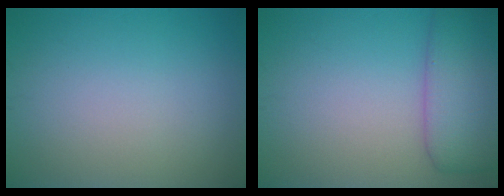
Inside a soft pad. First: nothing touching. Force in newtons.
{"total": 5.5, "press": 5.5, "slide": 0.1}